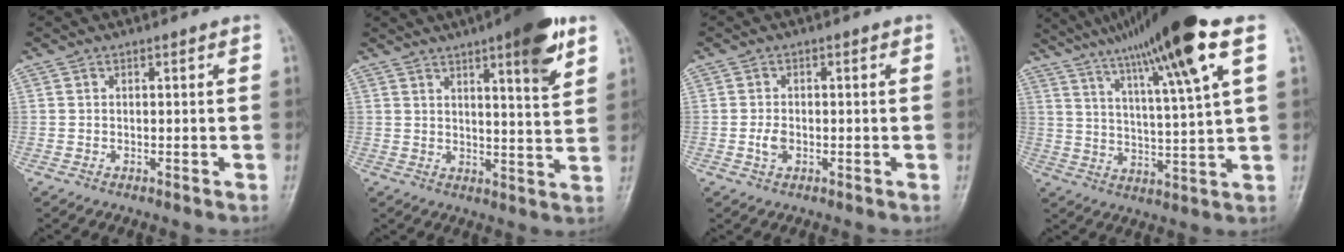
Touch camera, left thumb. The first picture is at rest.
{"total": 11.8, "force": [6.5, 2.5, 9.5], "torque": [-0.118, -0.031, 0.087]}
{"total": 2.4, "force": [-0.6, 1.5, 1.7], "torque": [-0.032, 0.004, -0.013]}
{"total": 19.5, "force": [11.0, 1.2, 16.0], "torque": [-0.262, -0.014, 0.182]}